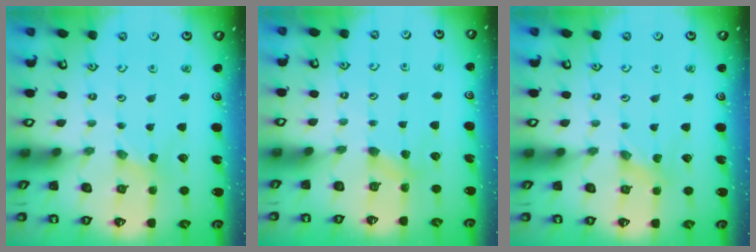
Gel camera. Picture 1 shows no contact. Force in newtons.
{"total": 4.0, "press": 4.0, "slide": 0.6}
{"total": 0.0}